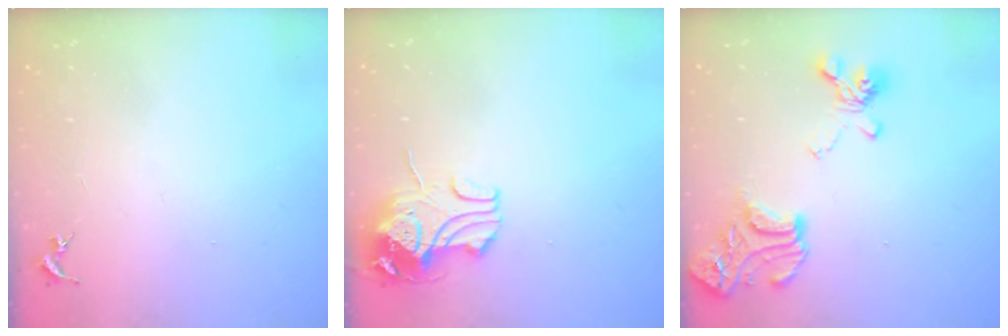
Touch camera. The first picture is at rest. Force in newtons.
{"total": 11.6, "press": 11.5, "slide": 1.5}
{"total": 17.9, "press": 17.8, "slide": 1.8}